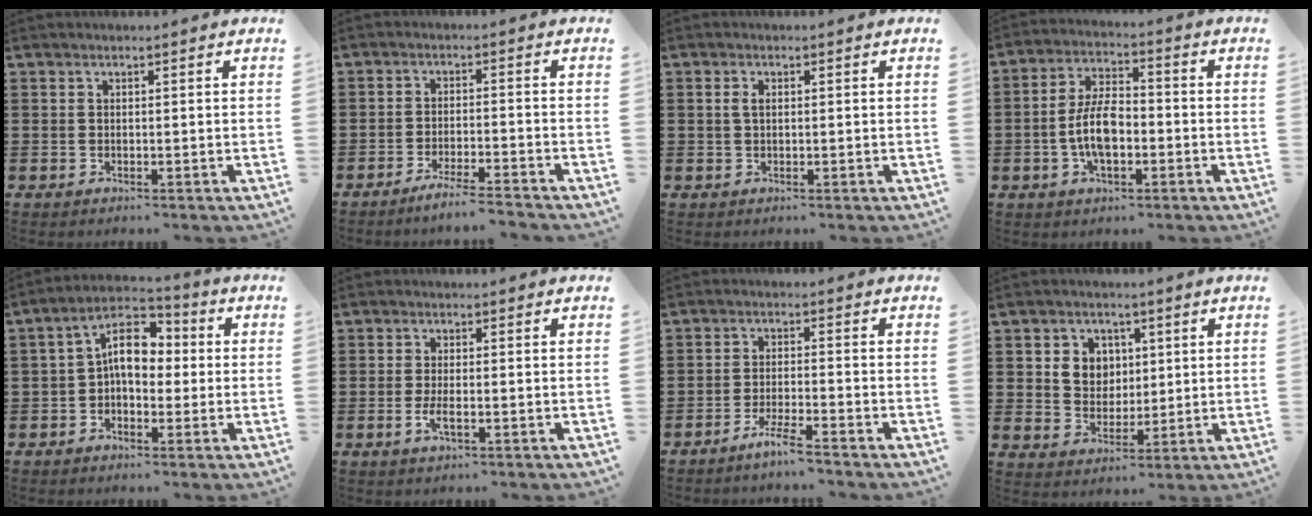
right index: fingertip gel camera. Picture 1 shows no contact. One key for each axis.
{"total": 3.8, "fx": -3.5, "fy": -0.5, "fz": 1.4, "tx": -0.029, "ty": -0.007, "tz": -0.070}
{"total": 1.5, "fx": 0.3, "fy": 0.7, "fz": 1.3, "tx": -0.029, "ty": 0.005, "tz": 0.004}
{"total": 8.0, "fx": -1.9, "fy": 3.8, "fz": 6.7, "tx": -0.151, "ty": 0.002, "tz": -0.042}
{"total": 8.1, "fx": 0.4, "fy": 4.9, "fz": 6.4, "tx": -0.118, "ty": 0.013, "tz": -0.001}
{"total": 2.6, "fx": -0.9, "fy": 0.7, "fz": 2.3, "tx": -0.054, "ty": -0.006, "tz": -0.020}
{"total": 4.0, "fx": -3.5, "fy": -0.5, "fz": 1.8, "tx": -0.037, "ty": -0.006, "tz": -0.067}
{"total": 5.2, "fx": 1.3, "fy": 4.7, "fz": 1.7, "tx": -0.047, "ty": 0.013, "tz": 0.020}